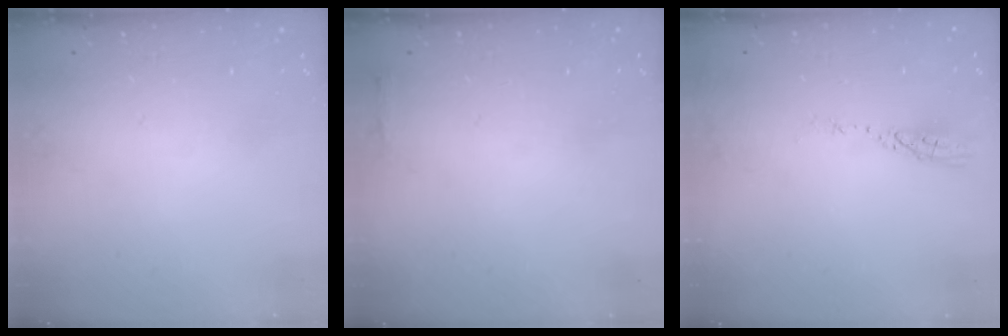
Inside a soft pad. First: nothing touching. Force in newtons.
{"total": 2.3, "press": 2.3, "slide": 0.5}
{"total": 3.6, "press": 3.6, "slide": 0.2}